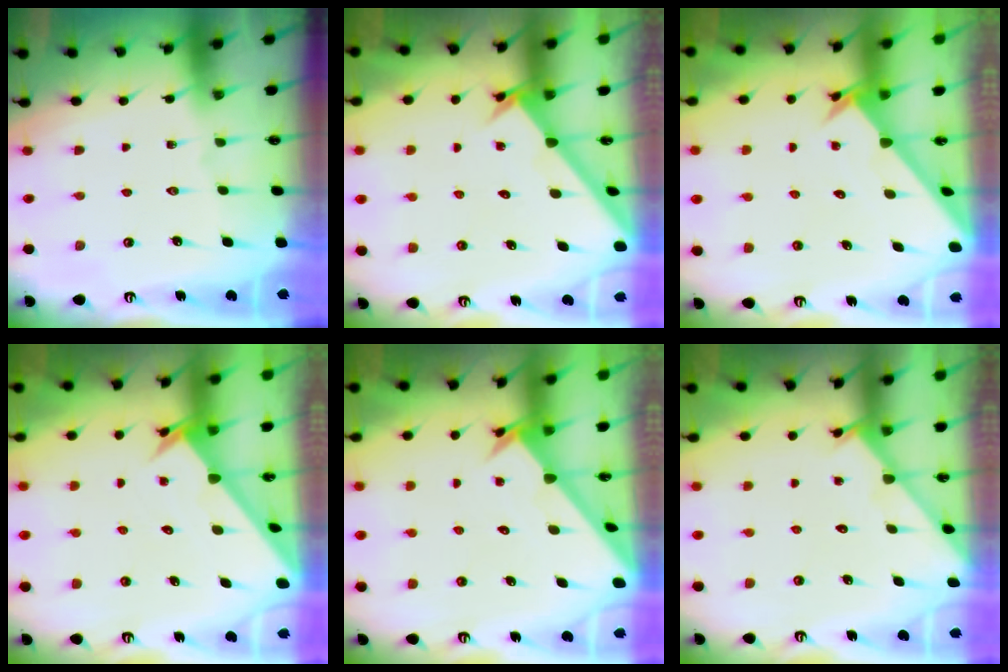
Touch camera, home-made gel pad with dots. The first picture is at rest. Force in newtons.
{"total": 2.0, "press": 2.0, "slide": 0.2}
{"total": 2.6, "press": 2.6, "slide": 0.2}
{"total": 2.7, "press": 2.7, "slide": 0.2}
{"total": 2.6, "press": 2.6, "slide": 0.2}
{"total": 1.1, "press": 1.1, "slide": 0.1}